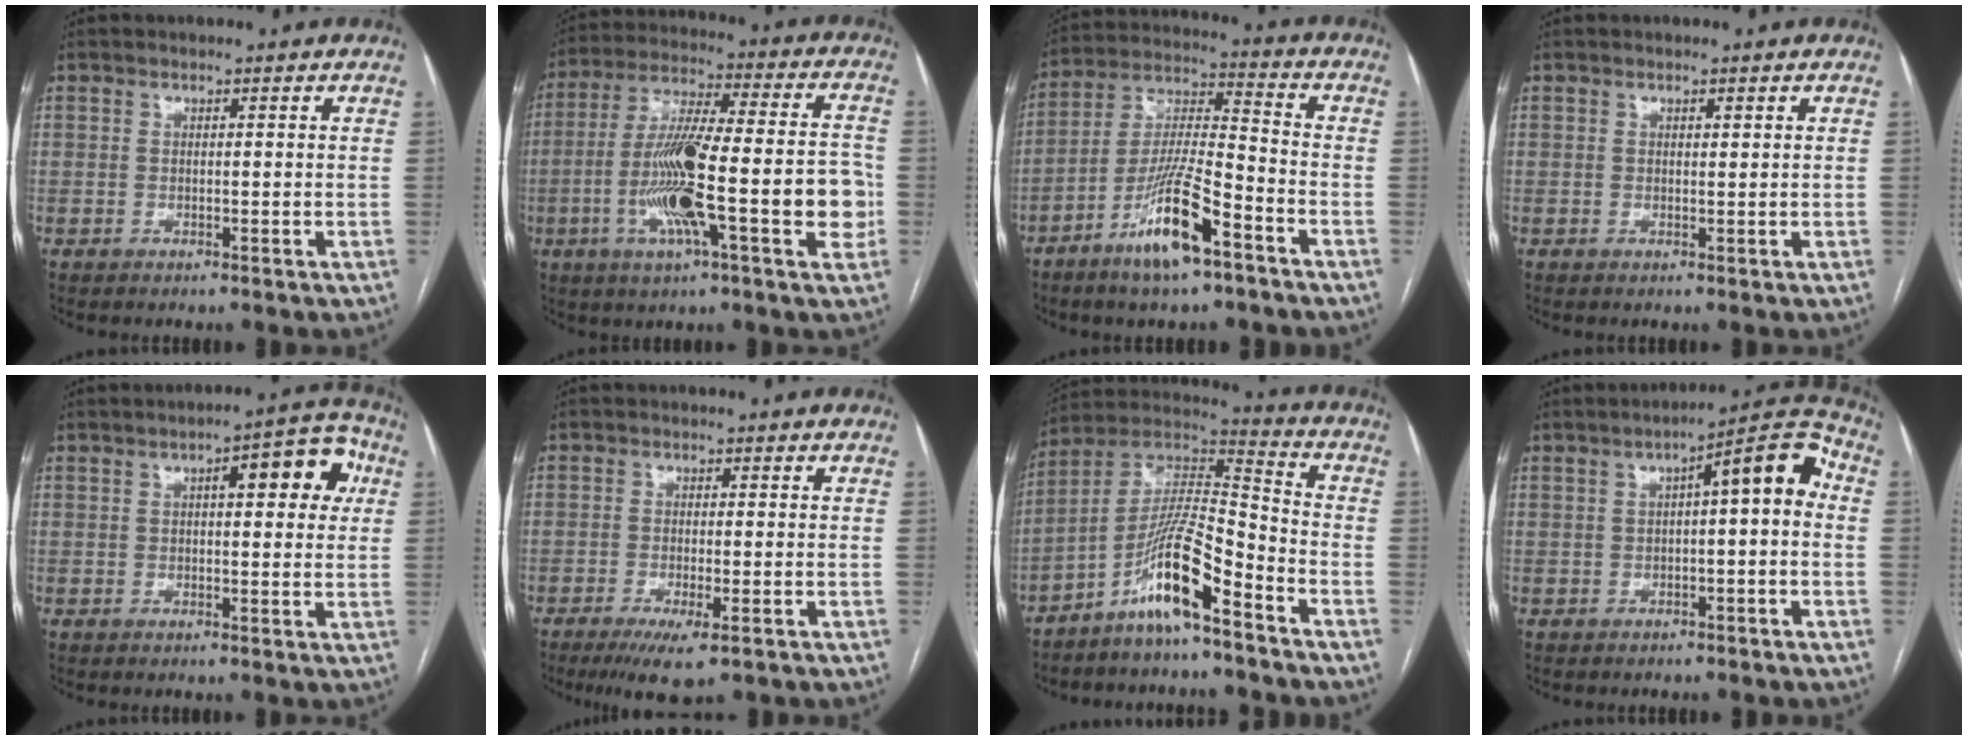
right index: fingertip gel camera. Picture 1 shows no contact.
{"total": 20.1, "force": [-4.5, 3.2, 19.3], "torque": [-0.303, 0.016, -0.067]}
{"total": 13.3, "force": [-7.5, 1.8, 10.8], "torque": [-0.214, -0.014, -0.138]}
{"total": 0.6, "force": [0.4, 0.2, 0.4], "torque": [-0.006, -0.002, 0.005]}
{"total": 8.8, "force": [2.6, 2.7, 7.9], "torque": [-0.097, 0.028, 0.026]}
{"total": 5.8, "force": [-3.3, 0.9, 4.6], "torque": [-0.080, -0.015, -0.052]}
{"total": 12.7, "force": [-7.9, 1.2, 9.8], "torque": [-0.193, 0.011, -0.151]}
{"total": 8.6, "force": [0.9, 1.7, 8.4], "torque": [-0.113, 0.037, 0.007]}